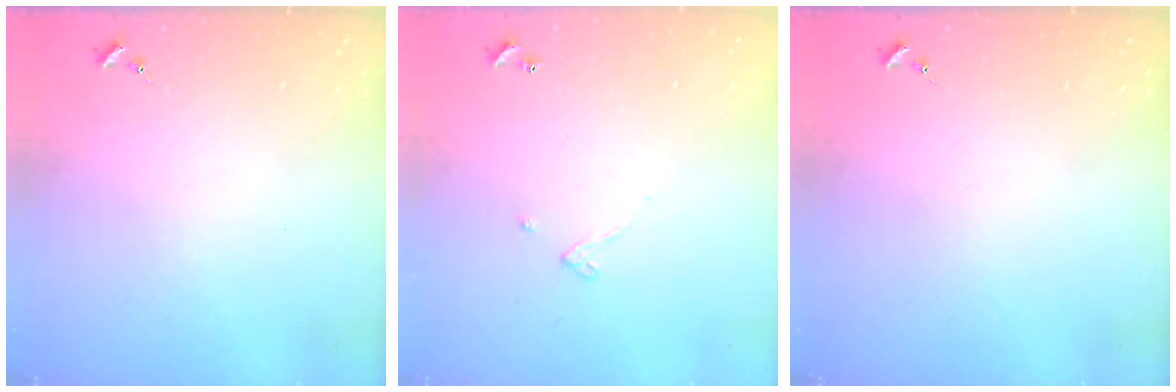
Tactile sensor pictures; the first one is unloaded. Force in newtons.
{"total": 2.6, "press": 2.6, "slide": 0.2}
{"total": 0.0}